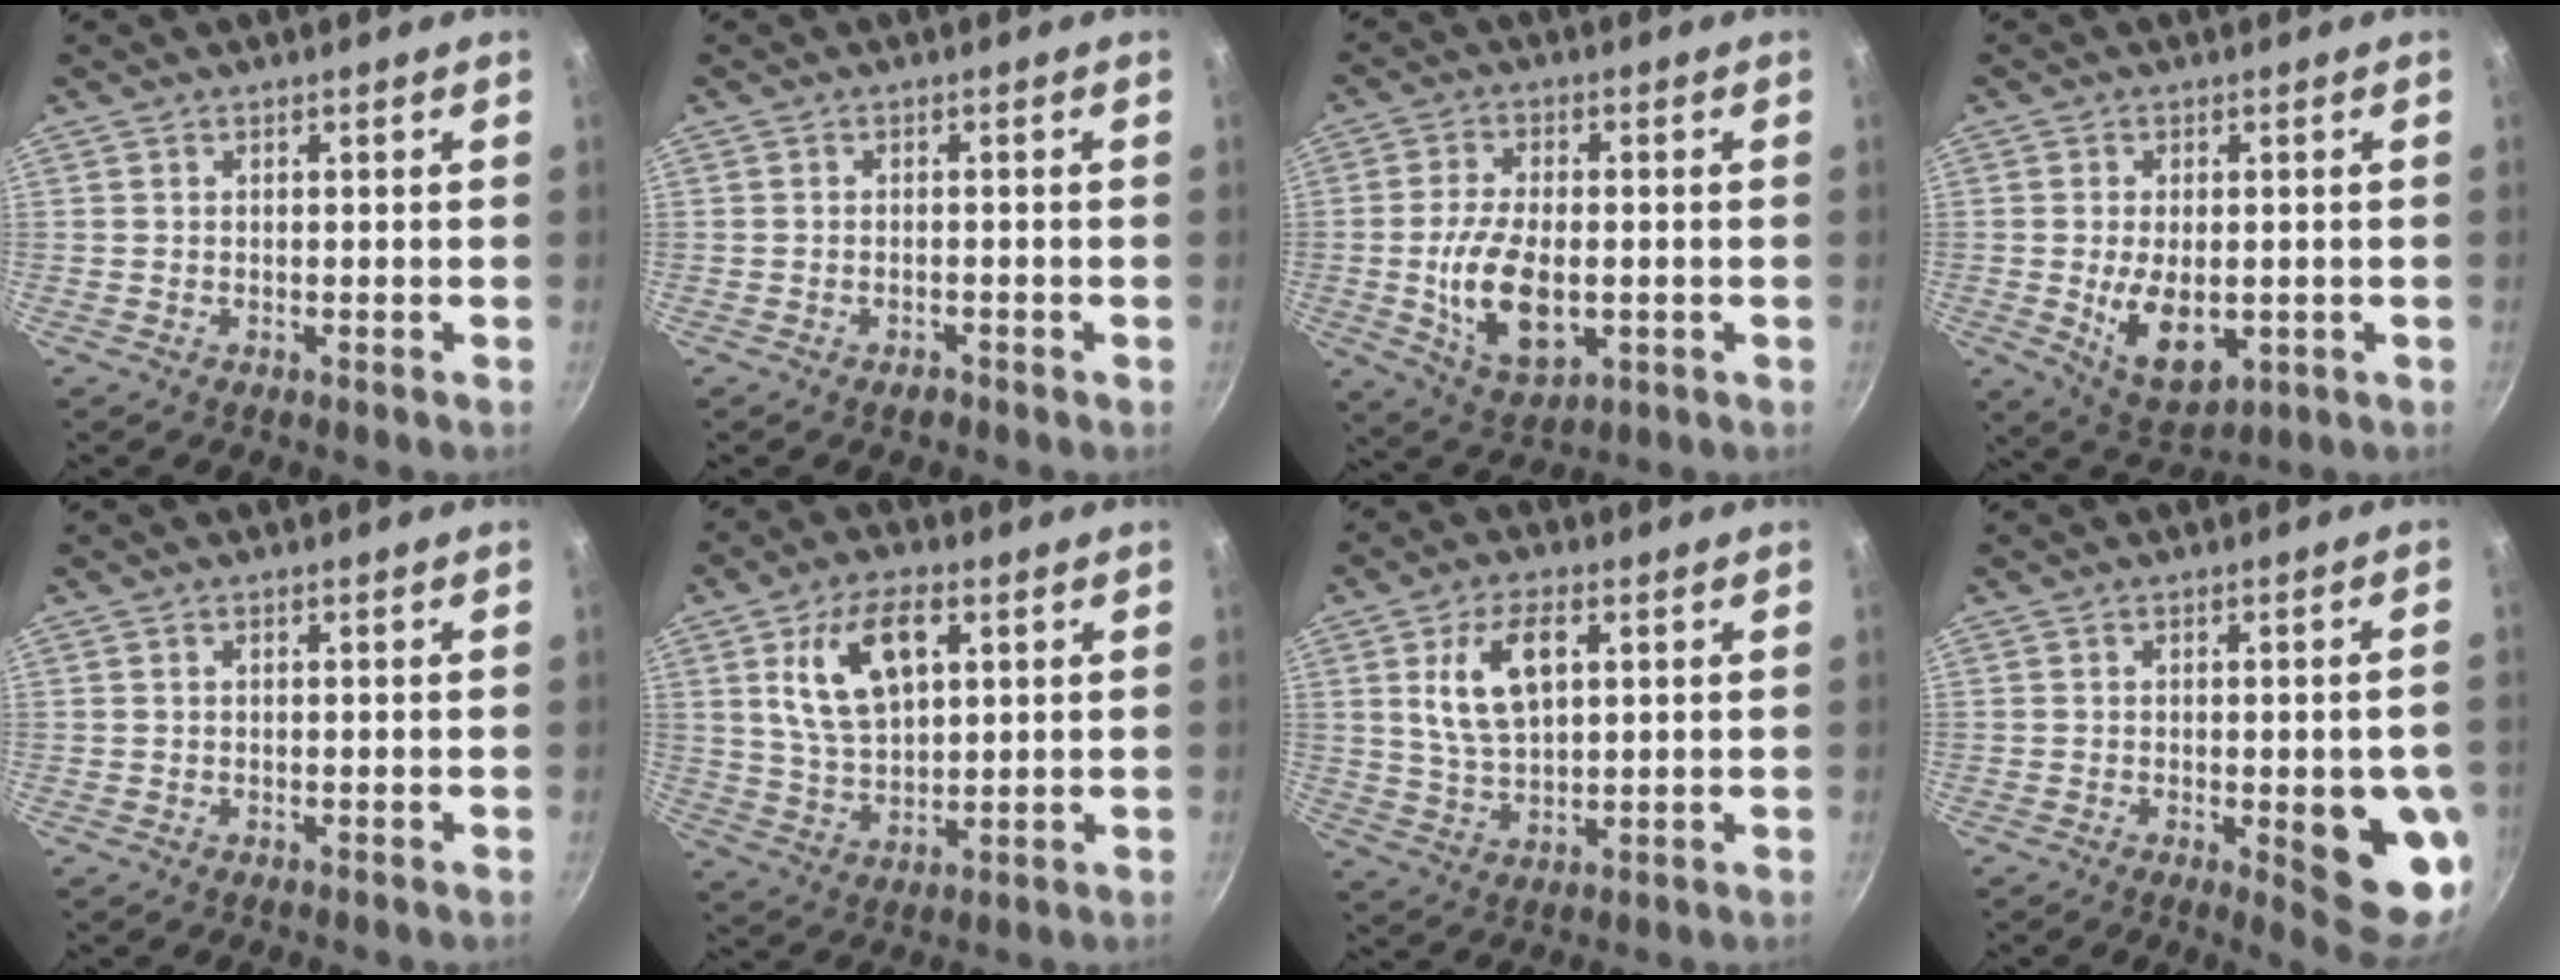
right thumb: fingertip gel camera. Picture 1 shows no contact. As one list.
[{"total": 1.2, "force": [-0.9, 0.6, 0.5], "torque": [-0.011, 0.004, -0.014]}, {"total": 12.6, "force": [-1.7, 6.7, 10.6], "torque": [-0.190, -0.007, -0.020]}, {"total": 9.8, "force": [-1.5, 5.5, 8.0], "torque": [-0.119, -0.014, -0.008]}, {"total": 0.0}, {"total": 12.8, "force": [4.5, 6.8, 9.9], "torque": [-0.167, -0.009, 0.090]}, {"total": 10.3, "force": [3.2, 5.4, 8.2], "torque": [-0.147, -0.005, 0.065]}, {"total": 12.9, "force": [-2.7, 4.0, 12.0], "torque": [-0.127, -0.013, -0.019]}]